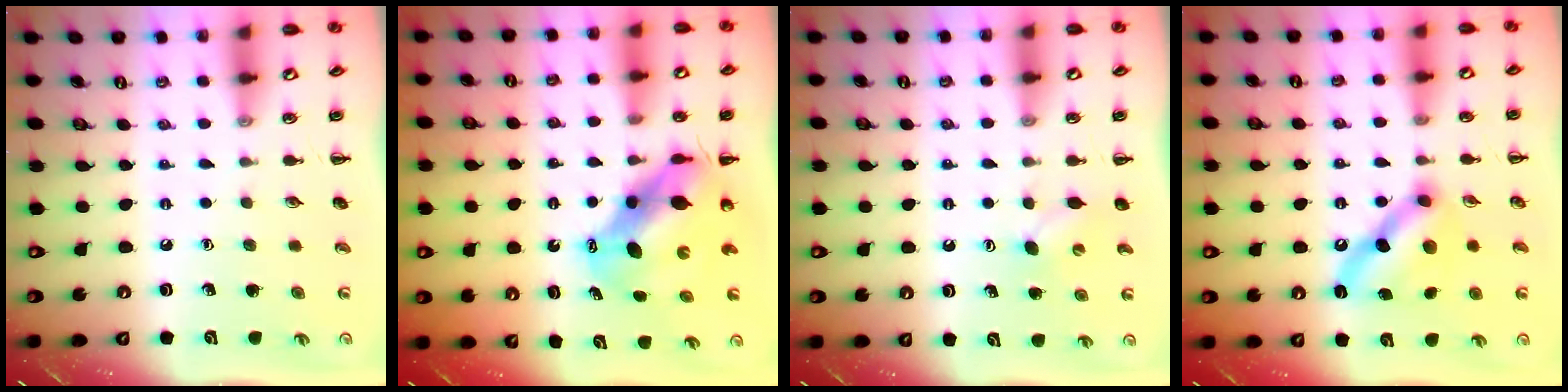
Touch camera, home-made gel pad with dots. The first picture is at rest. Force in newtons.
{"total": 8.1, "press": 7.9, "slide": 1.6}
{"total": 3.8, "press": 3.7, "slide": 0.8}
{"total": 11.7, "press": 11.7, "slide": 1.2}